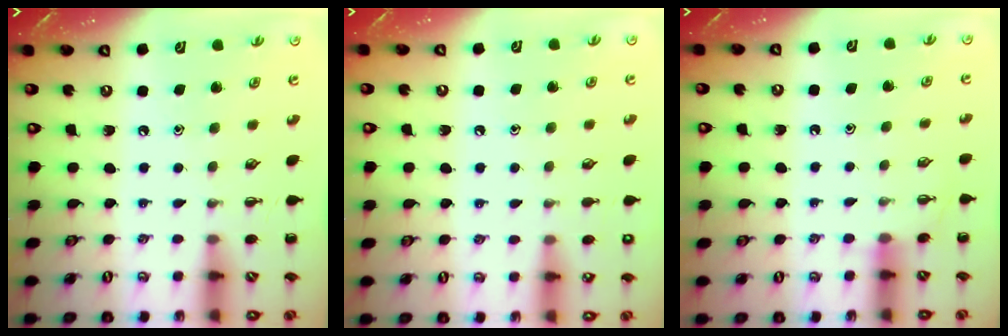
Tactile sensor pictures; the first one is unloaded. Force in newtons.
{"total": 6.2, "press": 5.9, "slide": 1.9}
{"total": 4.1, "press": 3.9, "slide": 1.0}